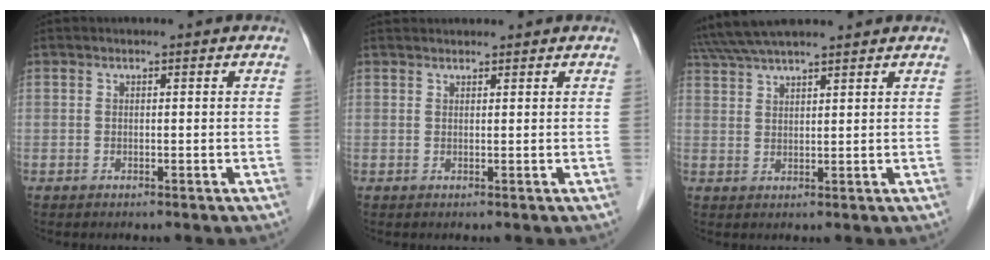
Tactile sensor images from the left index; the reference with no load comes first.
{"total": 2.9, "force": [2.8, 0.6, 0.6], "torque": [-0.007, 0.032, 0.044]}
{"total": 11.2, "force": [9.9, 1.0, 5.1], "torque": [-0.098, 0.044, 0.166]}